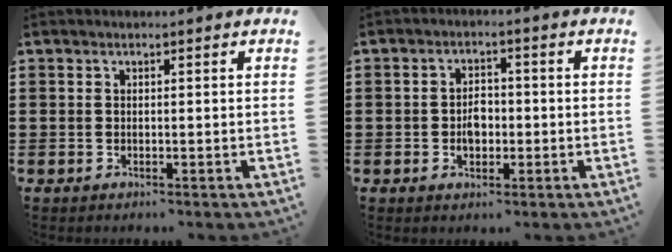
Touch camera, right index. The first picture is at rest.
{"total": 3.2, "force": [-0.6, 2.2, 2.2], "torque": [-0.035, 0.002, -0.014]}